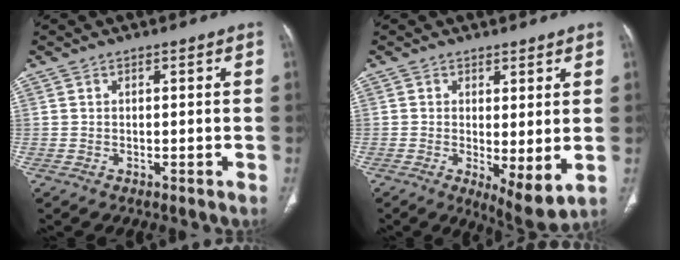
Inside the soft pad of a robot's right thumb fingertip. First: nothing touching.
{"total": 7.0, "force": [-0.5, 2.5, 6.6], "torque": [-0.103, -0.024, -0.004]}